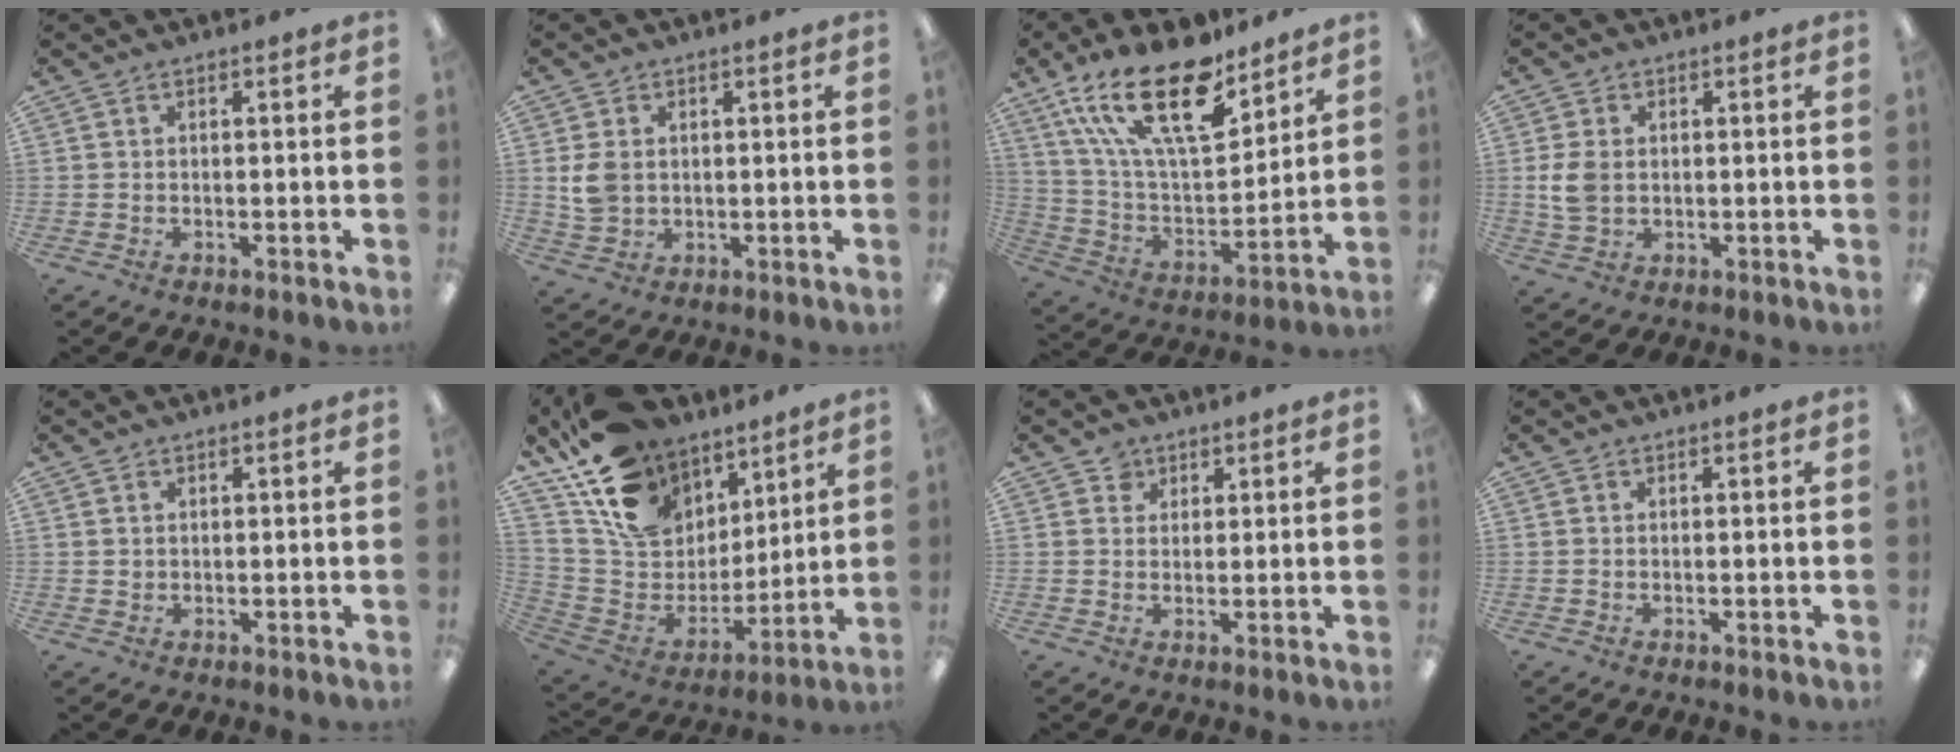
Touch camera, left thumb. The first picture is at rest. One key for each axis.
{"total": 5.6, "fx": 0.9, "fy": 4.4, "fz": 3.2, "tx": -0.069, "ty": 0.002, "tz": 0.015}
{"total": 23.4, "fx": 15.1, "fy": 9.4, "fz": 15.3, "tx": -0.292, "ty": -0.081, "tz": 0.262}
{"total": 6.0, "fx": 0.3, "fy": 4.3, "fz": 4.1, "tx": -0.095, "ty": -0.002, "tz": 0.001}
{"total": 0.9, "fx": 0.6, "fy": 0.7, "fz": 0.0, "tx": -0.002, "ty": 0.001, "tz": 0.011}
{"total": 19.6, "fx": 11.9, "fy": 13.3, "fz": 8.1, "tx": -0.155, "ty": -0.067, "tz": 0.225}
{"total": 3.0, "fx": 1.9, "fy": 2.3, "fz": 0.2, "tx": 0.006, "ty": -0.004, "tz": 0.033}
{"total": 0.0}